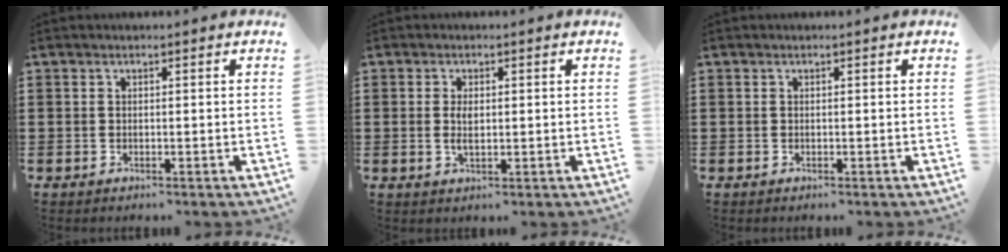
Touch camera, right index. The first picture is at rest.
{"total": 2.6, "force": [0.2, 0.9, 2.5], "torque": [-0.057, -0.005, 0.001]}
{"total": 0.0}